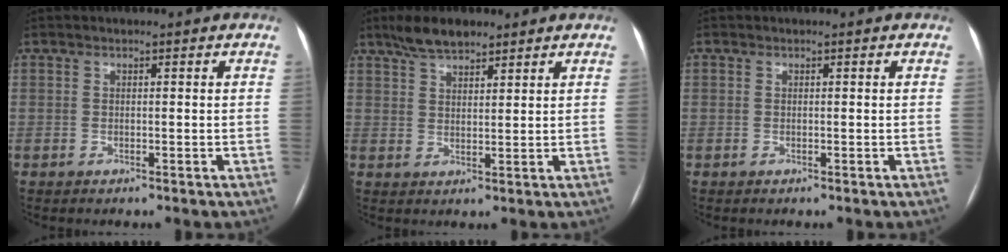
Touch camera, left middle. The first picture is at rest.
{"total": 5.8, "force": [4.7, 1.7, 3.0], "torque": [-0.062, 0.012, 0.086]}
{"total": 0.0}